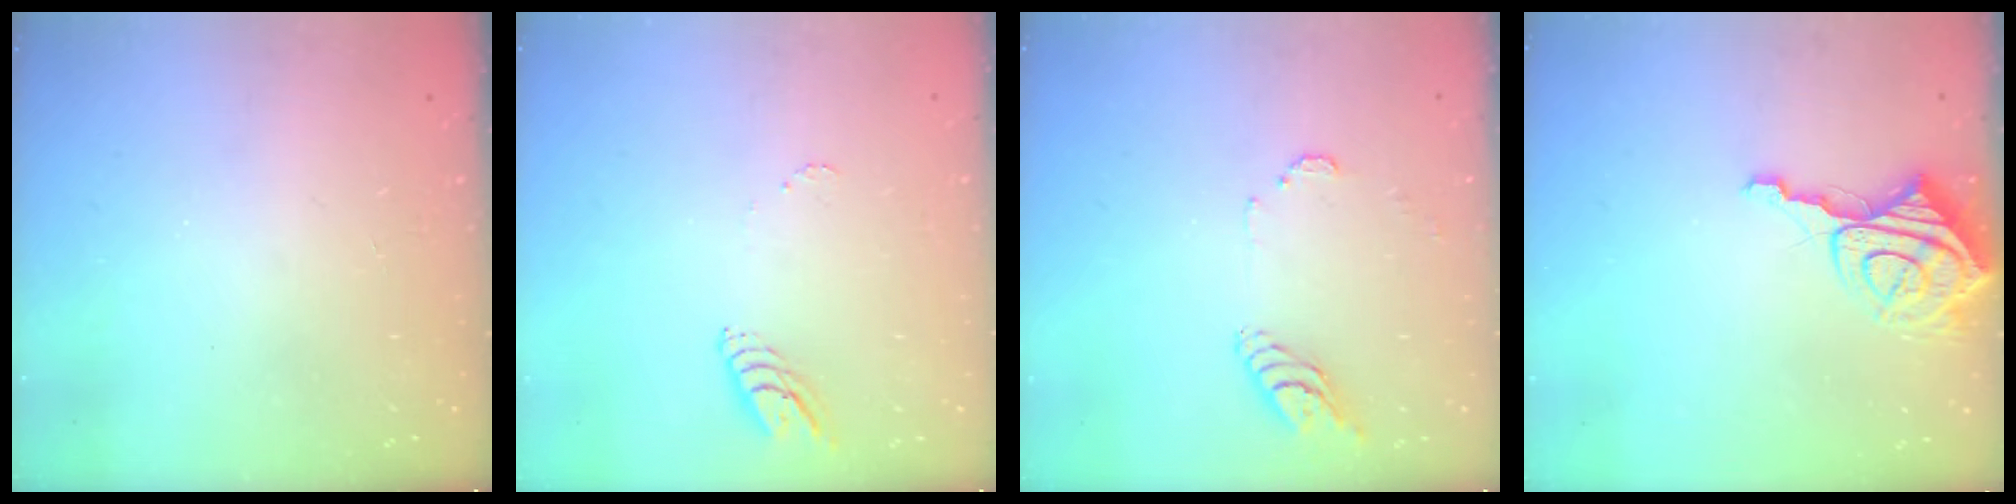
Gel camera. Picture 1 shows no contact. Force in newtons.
{"total": 5.6, "press": 5.6, "slide": 0.3}
{"total": 9.0, "press": 9.0, "slide": 0.7}
{"total": 9.5, "press": 9.4, "slide": 0.9}